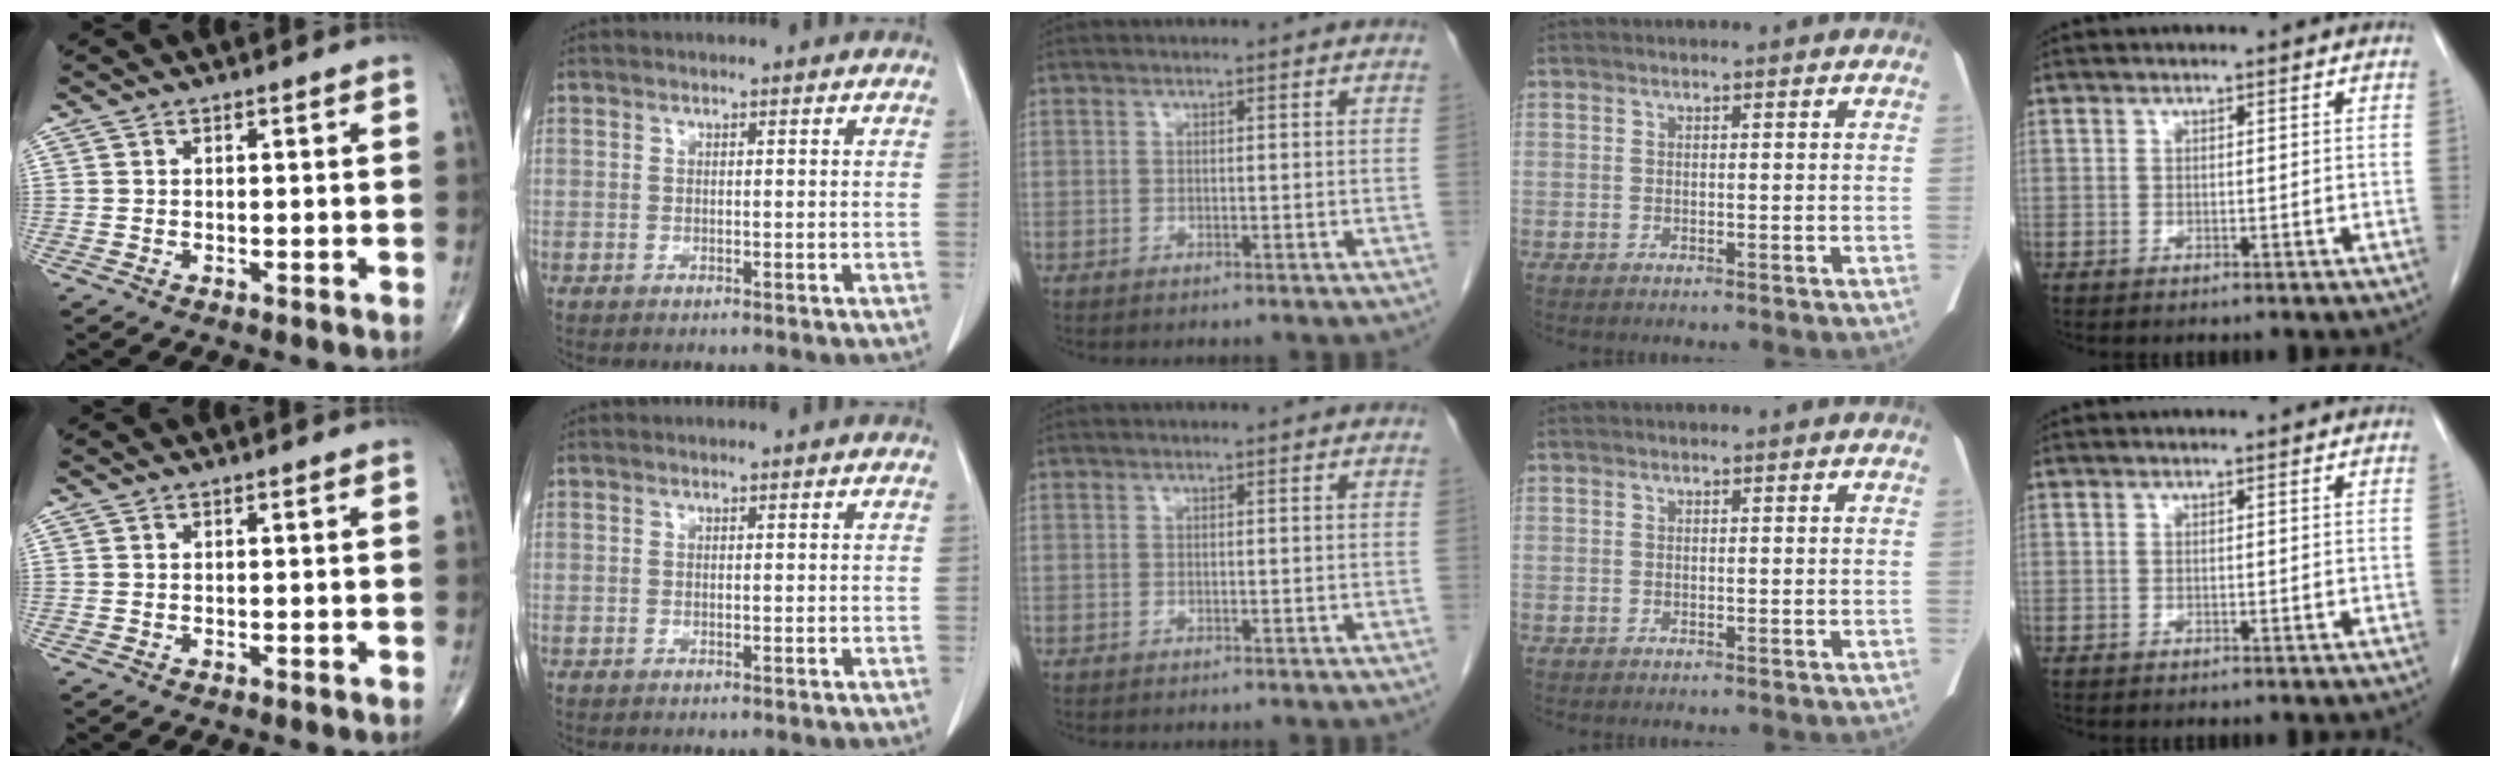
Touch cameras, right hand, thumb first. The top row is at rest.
{}